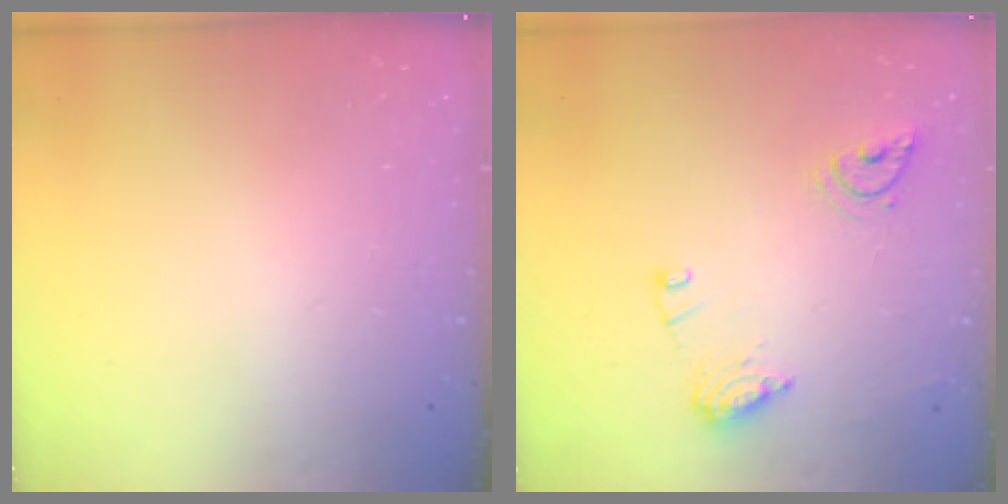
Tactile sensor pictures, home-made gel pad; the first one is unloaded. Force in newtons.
{"total": 10.3, "press": 10.2, "slide": 1.1}